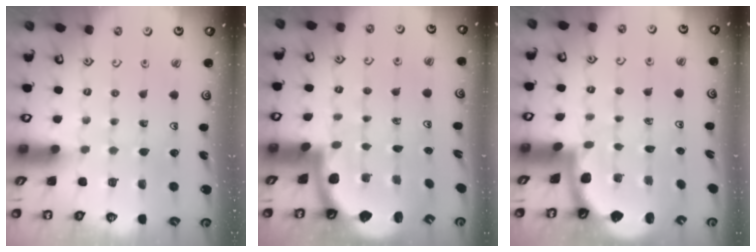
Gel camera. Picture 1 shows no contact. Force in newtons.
{"total": 2.4, "press": 2.4, "slide": 0.3}
{"total": 1.6, "press": 1.6, "slide": 0.1}